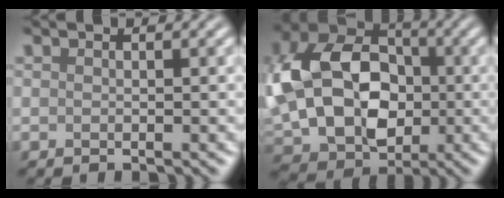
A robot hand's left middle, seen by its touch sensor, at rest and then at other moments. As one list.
[{"total": 14.3, "force": [-0.2, 10.3, 9.9], "torque": [-0.196, 0.005, 0.004]}]